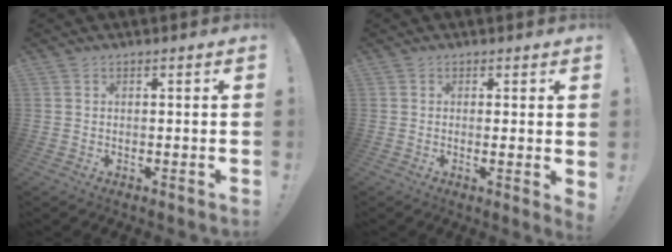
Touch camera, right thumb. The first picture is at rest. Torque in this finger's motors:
{"motor_torque": [0.18, 0.12, -0.09, -0.03, 0.06]}